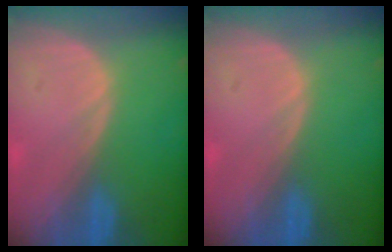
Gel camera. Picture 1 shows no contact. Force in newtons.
{"total": 0.0}